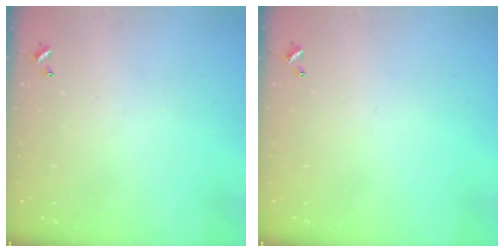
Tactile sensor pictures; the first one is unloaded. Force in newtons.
{"total": 0.0}